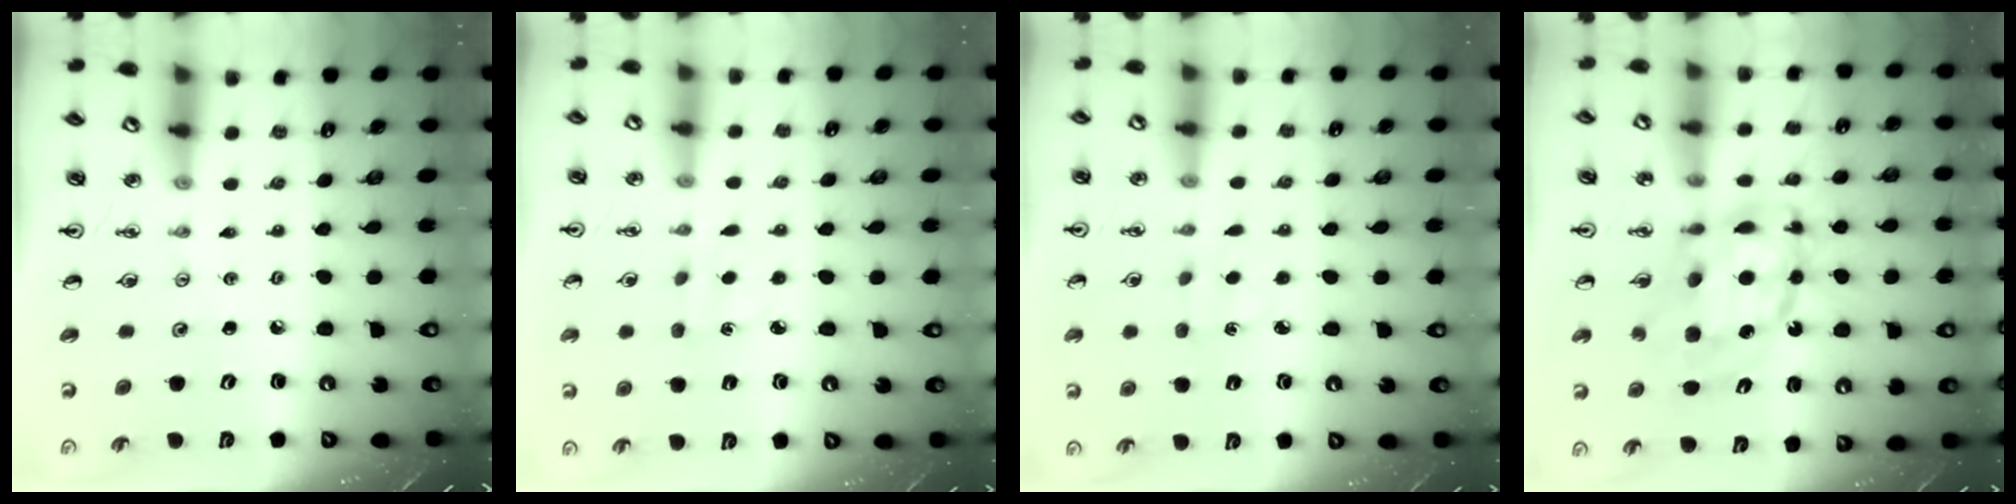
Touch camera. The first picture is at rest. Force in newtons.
{"total": 2.7, "press": 2.6, "slide": 0.3}
{"total": 2.7, "press": 2.6, "slide": 0.3}
{"total": 13.4, "press": 13.4, "slide": 1.2}